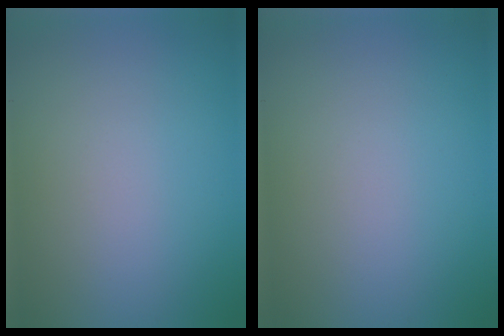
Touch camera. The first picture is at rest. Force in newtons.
{"total": 0.0}